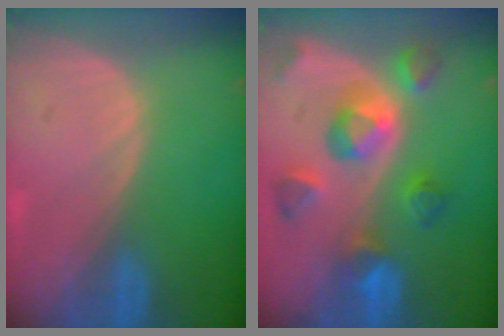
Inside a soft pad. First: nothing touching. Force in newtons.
{"total": 9.5, "press": 8.6, "slide": 3.9}